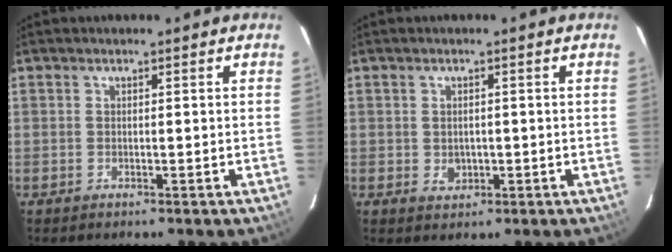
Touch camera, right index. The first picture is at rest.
{"total": 2.5, "force": [-0.3, 2.1, 1.4], "torque": [-0.023, 0.001, 0.002]}